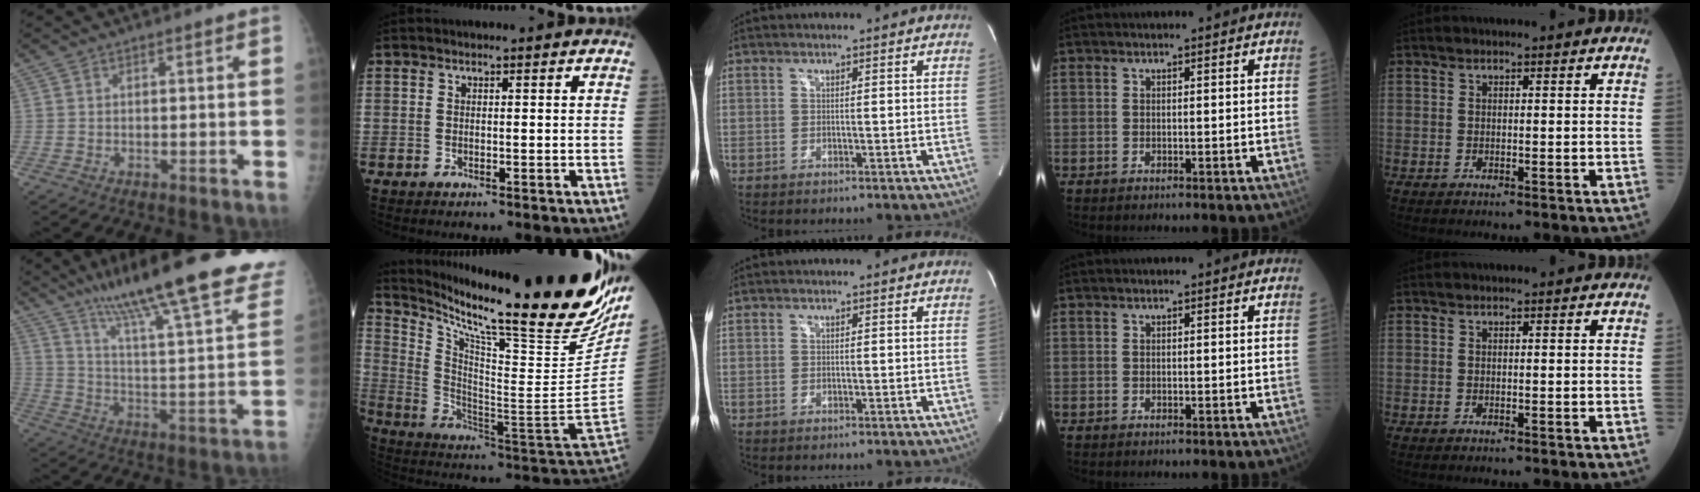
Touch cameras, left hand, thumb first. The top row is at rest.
{"thumb": {"total": 30.6, "force": [21.4, 5.6, 21.2], "torque": [-0.299, -0.056, 0.317]}, "index": {"total": 29.5, "force": [23.5, 1.4, 17.9], "torque": [-0.302, -0.091, 0.344]}}